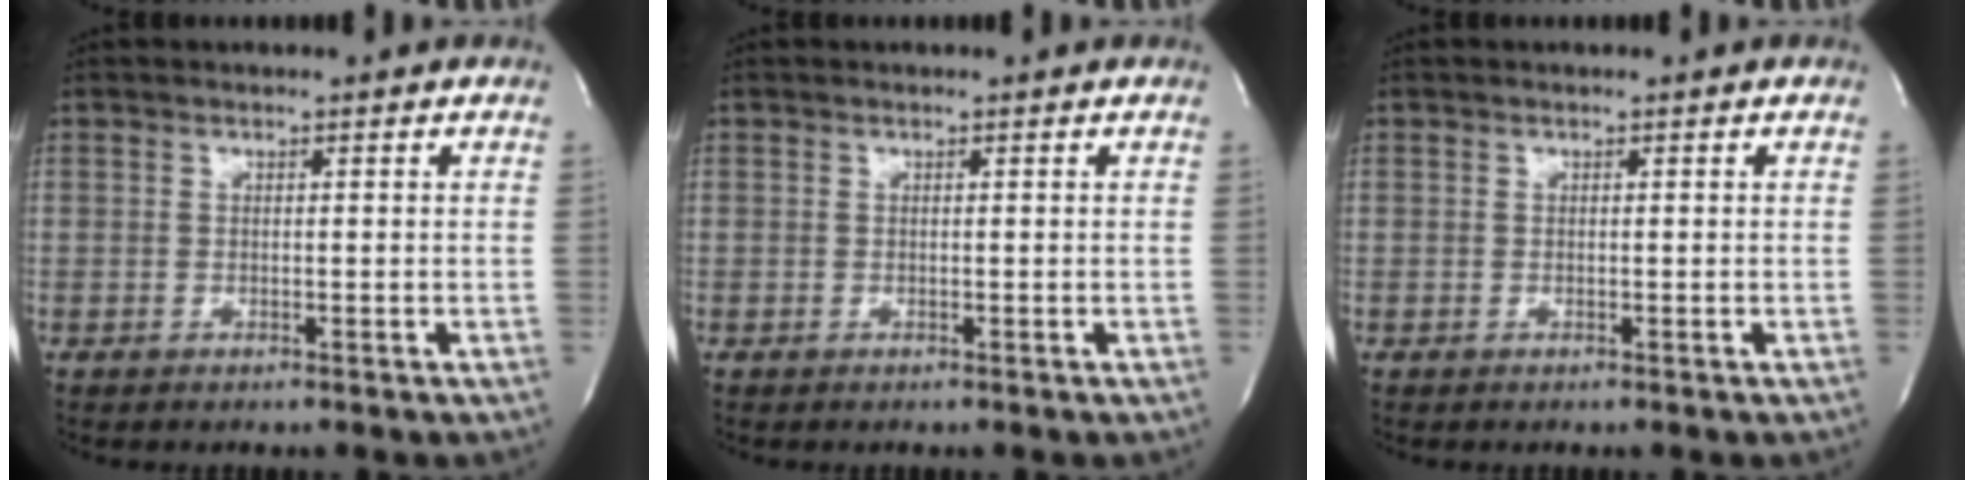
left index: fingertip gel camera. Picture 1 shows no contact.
{"total": 0.0}
{"total": 0.0}